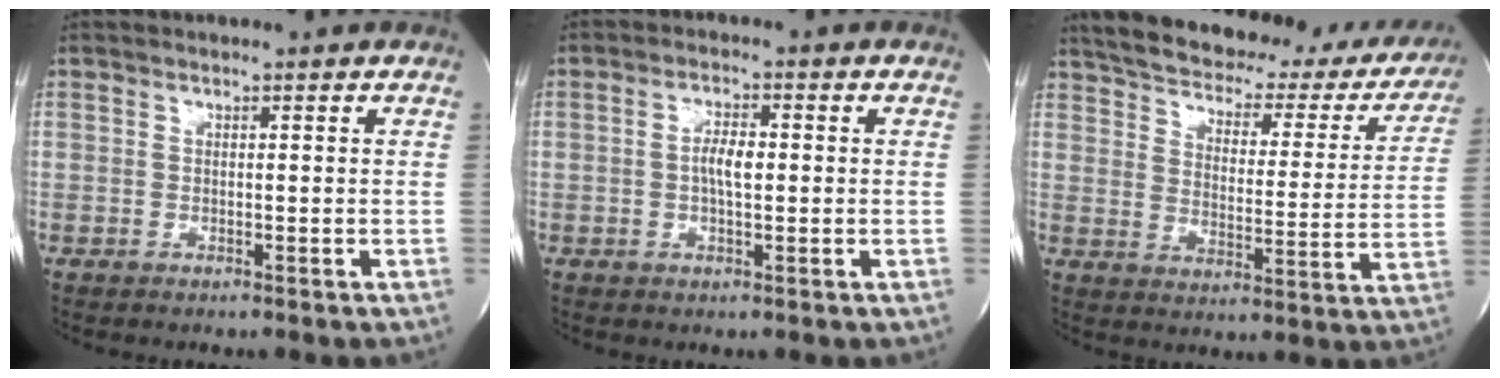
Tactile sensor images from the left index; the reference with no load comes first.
{"total": 3.4, "force": [-0.1, 1.1, 3.3], "torque": [-0.060, 0.002, -0.005]}
{"total": 27.8, "force": [24.0, 9.1, 10.6], "torque": [-0.168, -0.023, 0.291]}